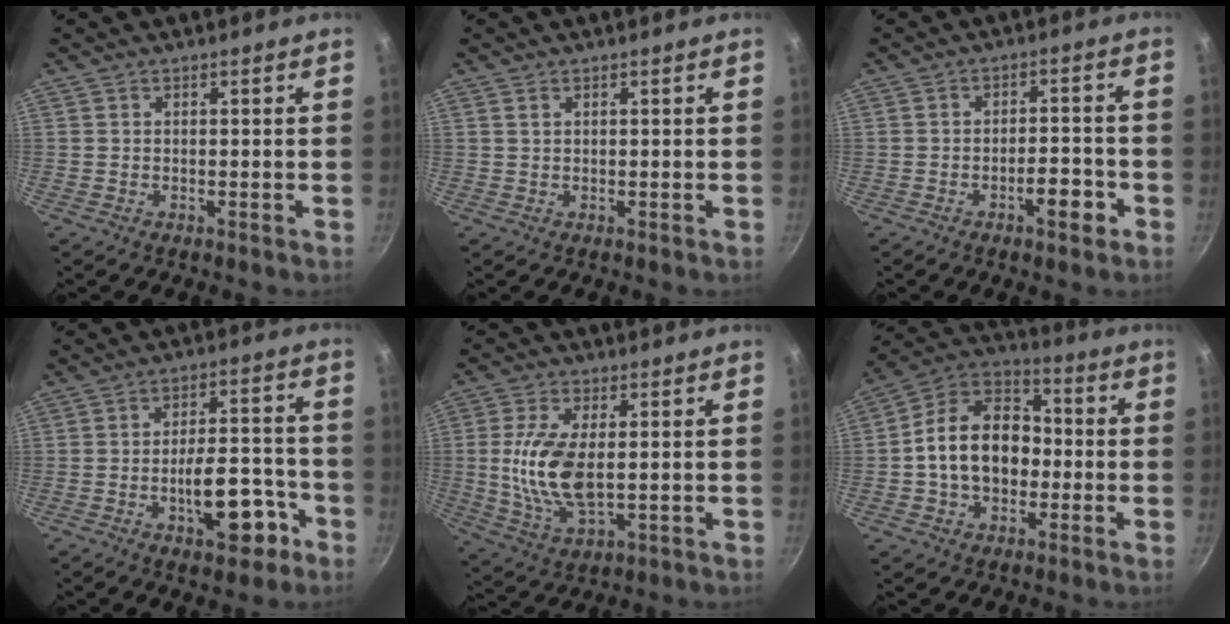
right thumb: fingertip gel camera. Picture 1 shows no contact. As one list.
[{"total": 0.7, "force": [0.4, 0.4, 0.4], "torque": [-0.007, 0.001, 0.008]}, {"total": 5.6, "force": [-2.9, 2.1, 4.3], "torque": [-0.044, 0.025, -0.041]}, {"total": 12.0, "force": [-5.3, 5.4, 9.3], "torque": [-0.108, 0.048, -0.068]}, {"total": 12.2, "force": [0.5, 5.9, 10.7], "torque": [-0.214, -0.010, 0.012]}, {"total": 16.2, "force": [-1.5, 11.8, 10.9], "torque": [-0.151, 0.042, -0.044]}]